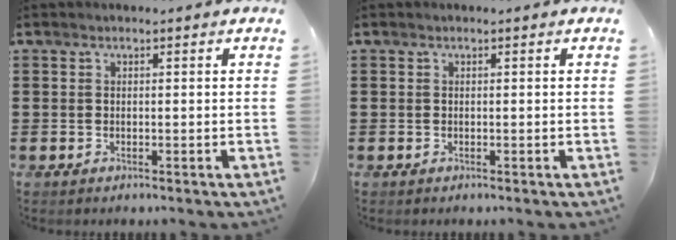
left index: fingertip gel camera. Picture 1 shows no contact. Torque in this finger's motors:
{"motor_torque": [-0.02, -0.07, -0.03, -0.01]}